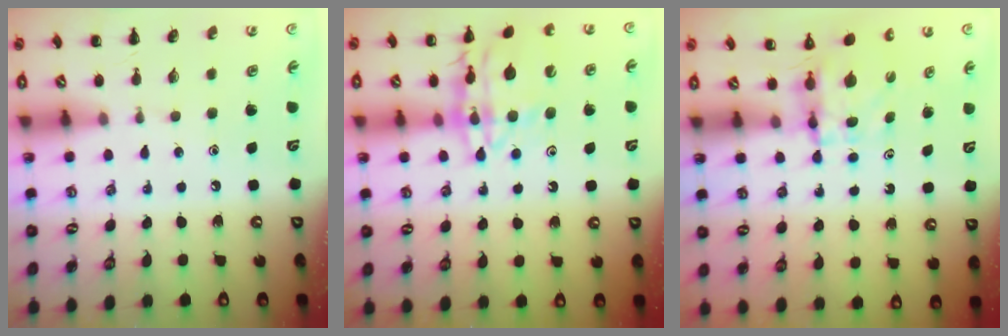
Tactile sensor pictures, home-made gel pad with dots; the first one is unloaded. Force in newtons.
{"total": 16.2, "press": 16.0, "slide": 2.3}
{"total": 4.0, "press": 3.9, "slide": 0.3}